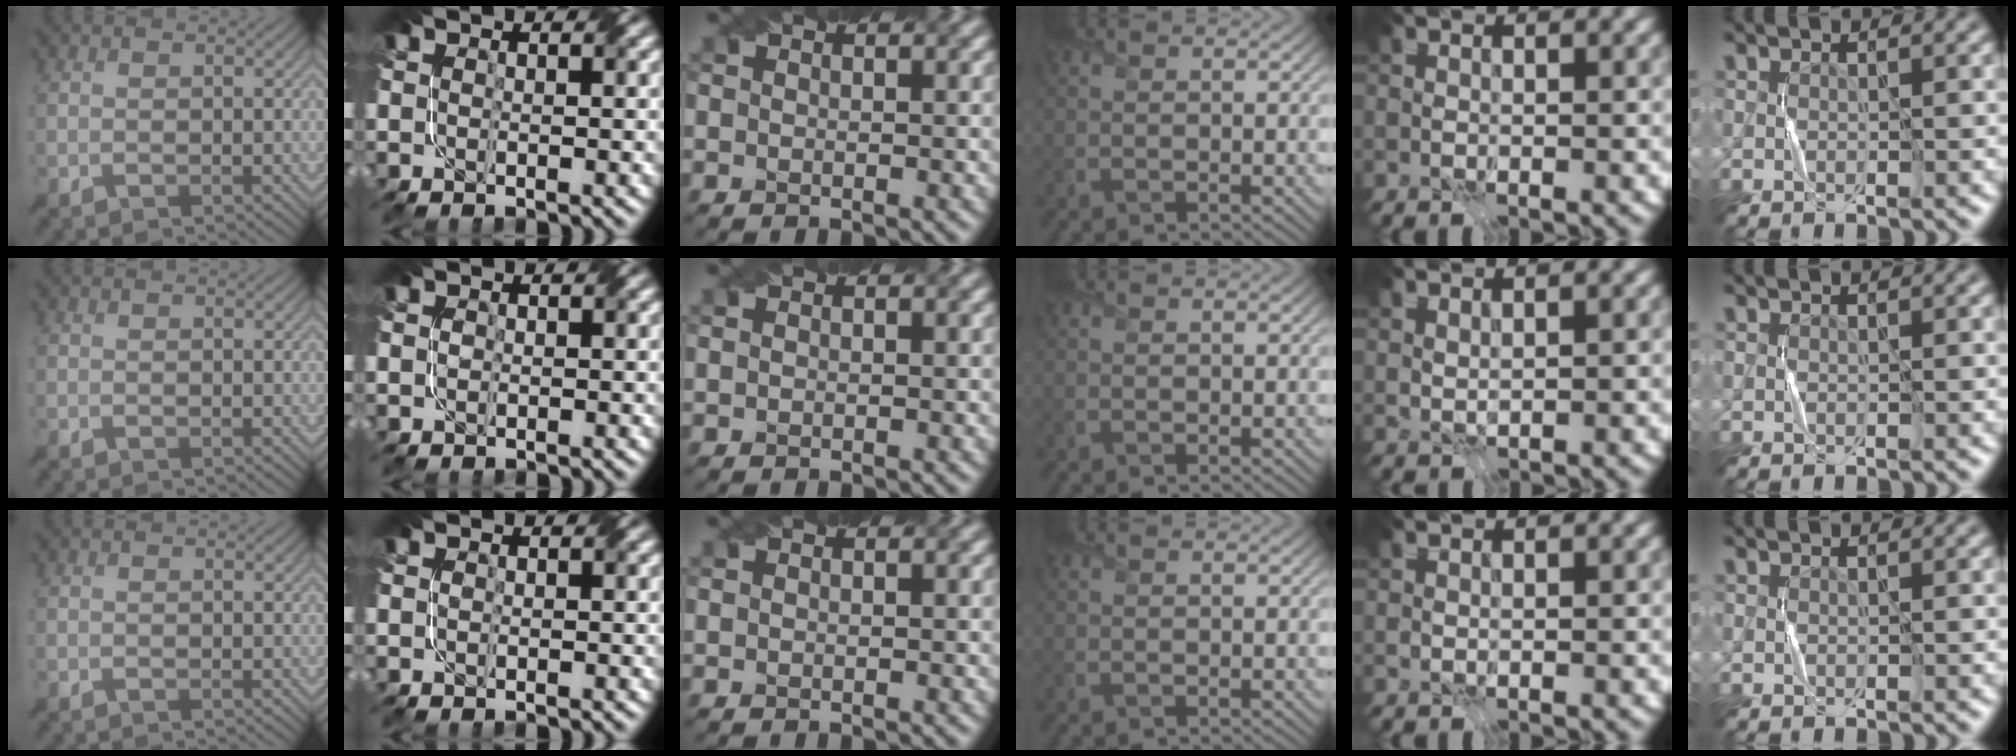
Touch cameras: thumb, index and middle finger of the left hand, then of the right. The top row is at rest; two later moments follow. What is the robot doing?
{"motion": "fold", "object": "coffee filter"}